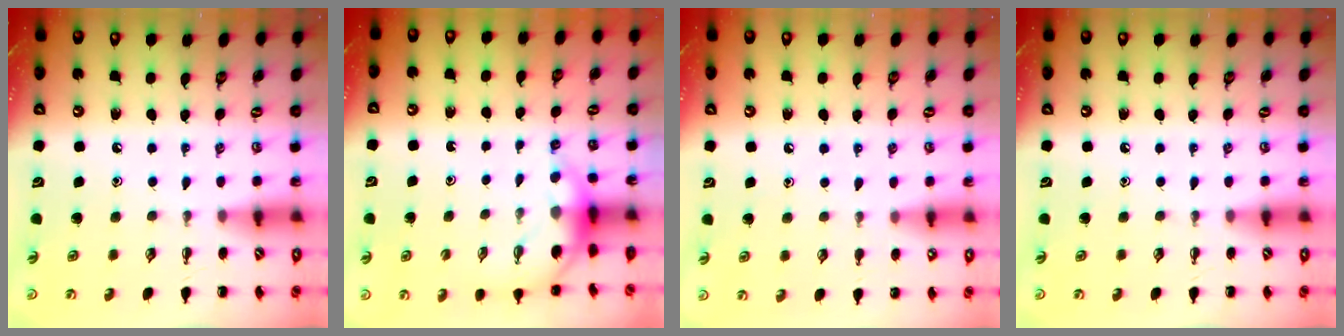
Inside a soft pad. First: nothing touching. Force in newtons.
{"total": 5.3, "press": 5.1, "slide": 1.2}
{"total": 7.0, "press": 6.6, "slide": 2.3}
{"total": 0.0}